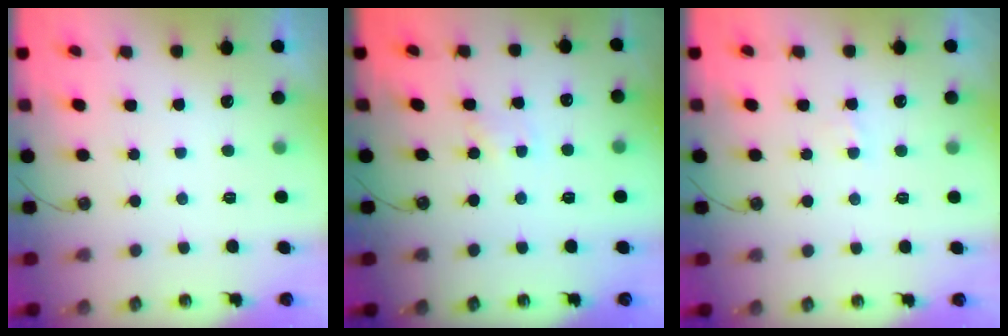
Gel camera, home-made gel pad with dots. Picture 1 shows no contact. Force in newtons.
{"total": 2.3, "press": 2.3, "slide": 0.3}
{"total": 2.8, "press": 2.8, "slide": 0.4}